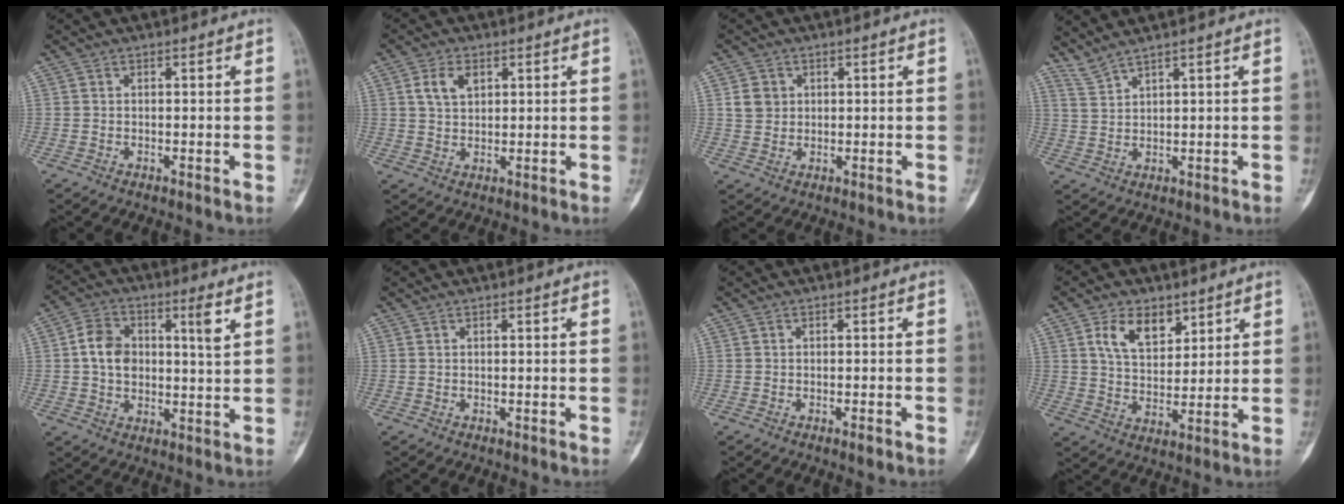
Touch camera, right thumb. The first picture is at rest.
{"total": 5.0, "force": [1.9, 3.3, 3.3], "torque": [-0.048, -0.002, 0.034]}
{"total": 3.8, "force": [1.0, 3.4, 1.5], "torque": [-0.011, 0.000, 0.020]}
{"total": 3.3, "force": [3.0, -0.3, 1.2], "torque": [-0.033, -0.014, 0.072]}
{"total": 10.1, "force": [2.8, 5.3, 8.2], "torque": [-0.120, 0.007, 0.044]}
{"total": 0.0}
{"total": 1.5, "force": [-0.9, 0.5, 1.1], "torque": [-0.014, -0.001, -0.013]}
{"total": 8.9, "force": [4.6, 5.3, 5.4], "torque": [-0.070, -0.025, 0.084]}